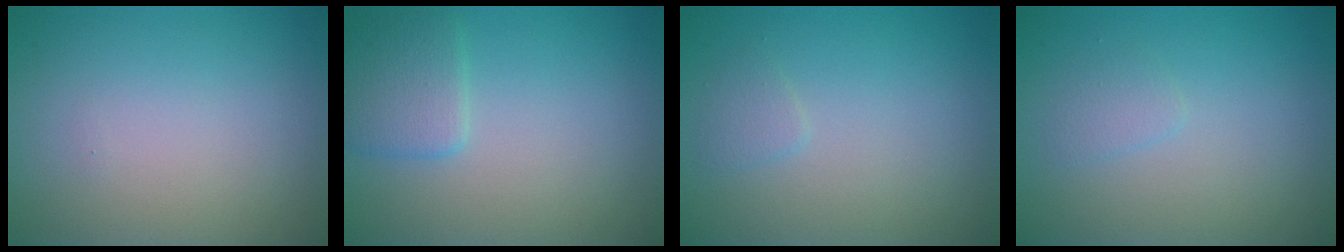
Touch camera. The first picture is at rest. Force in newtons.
{"total": 2.6, "press": 2.6, "slide": 0.1}
{"total": 0.9, "press": 0.9, "slide": 0.1}
{"total": 1.0, "press": 1.0, "slide": 0.0}